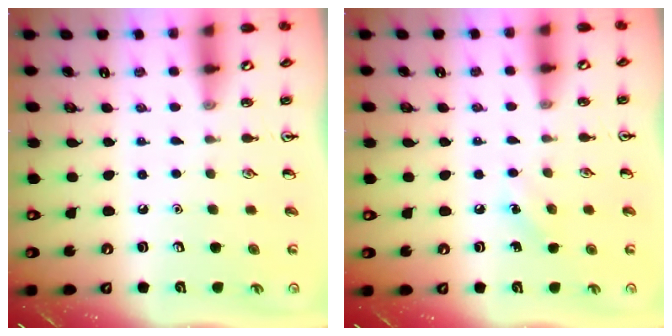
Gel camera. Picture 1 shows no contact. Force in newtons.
{"total": 5.6, "press": 5.3, "slide": 1.9}